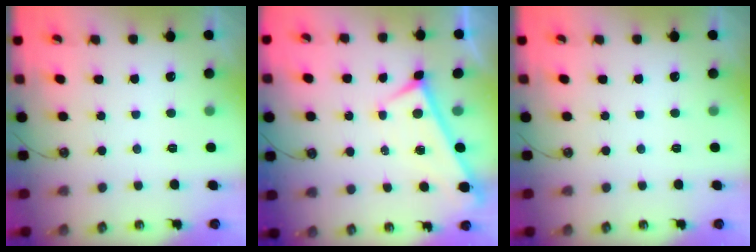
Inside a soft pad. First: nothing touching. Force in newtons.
{"total": 0.0}
{"total": 0.0}